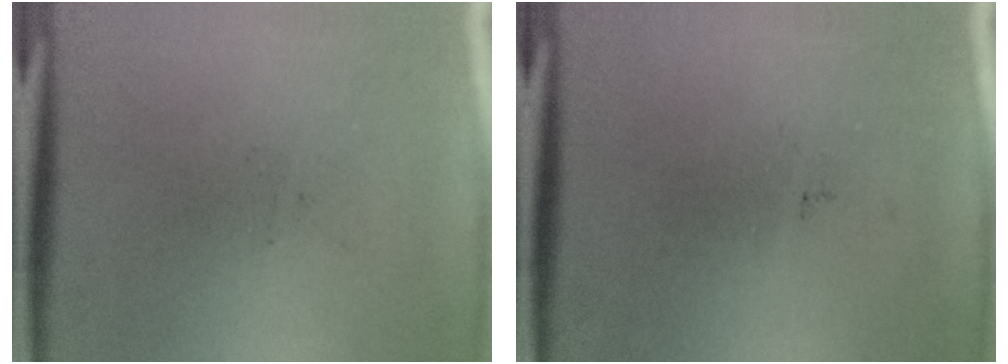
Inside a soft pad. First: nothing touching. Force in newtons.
{"total": 0.0}